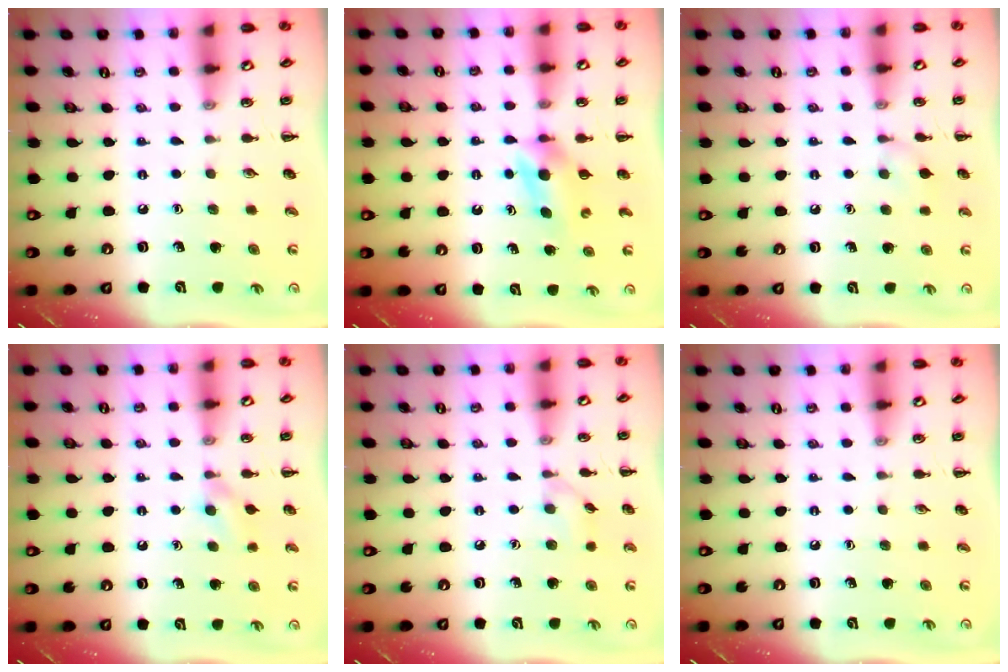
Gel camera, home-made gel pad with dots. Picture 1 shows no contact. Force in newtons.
{"total": 3.9, "press": 3.7, "slide": 0.9}
{"total": 5.6, "press": 5.2, "slide": 1.9}
{"total": 4.0, "press": 3.7, "slide": 1.4}
{"total": 6.6, "press": 6.2, "slide": 2.2}
{"total": 0.0}